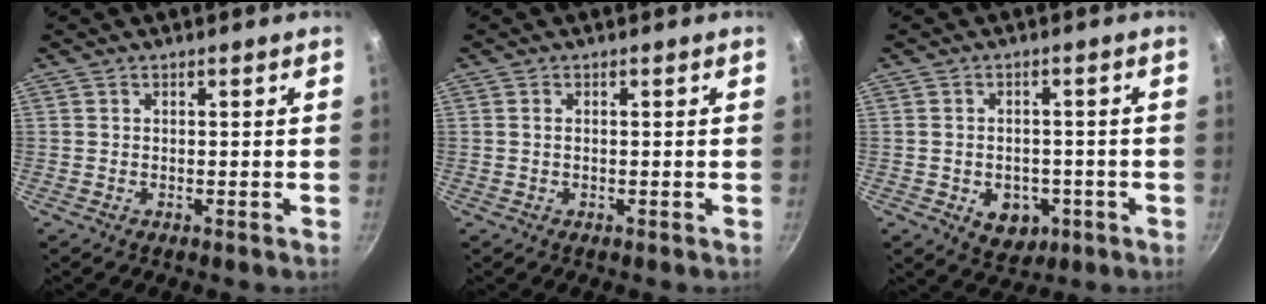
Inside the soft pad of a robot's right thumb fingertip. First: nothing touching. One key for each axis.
{"total": 0.6, "fx": 0.1, "fy": 0.2, "fz": 0.5, "tx": -0.010, "ty": 0.001, "tz": 0.002}
{"total": 7.0, "fx": -2.3, "fy": 5.3, "fz": 4.0, "tx": -0.035, "ty": 0.008, "tz": -0.019}